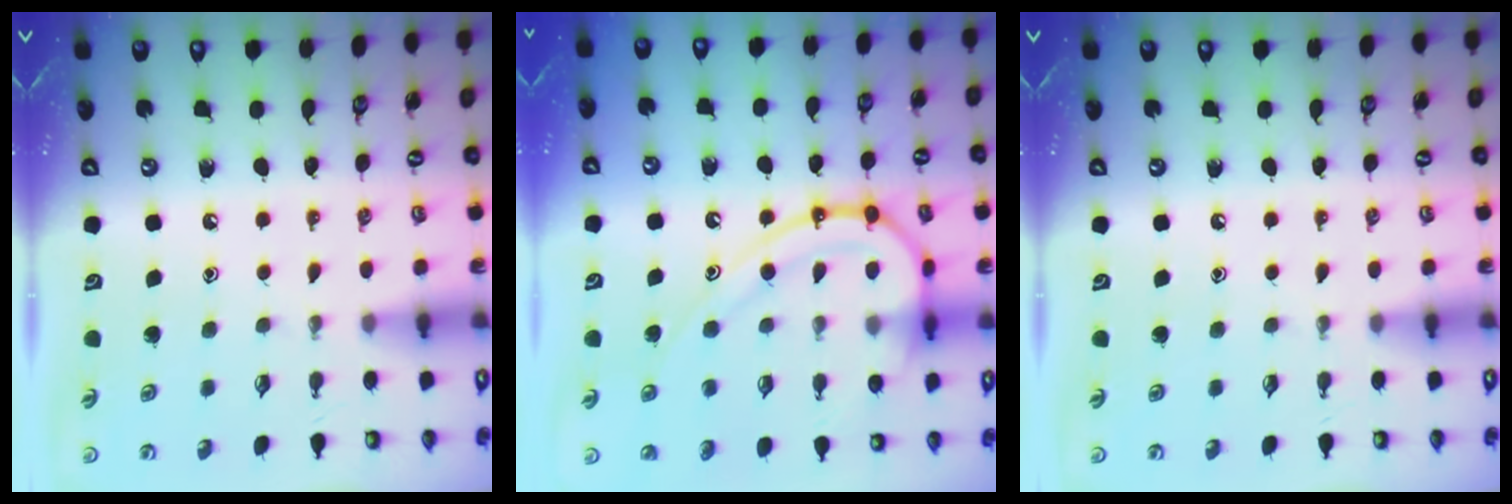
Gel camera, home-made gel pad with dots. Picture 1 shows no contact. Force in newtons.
{"total": 17.4, "press": 17.4, "slide": 1.6}
{"total": 0.0}